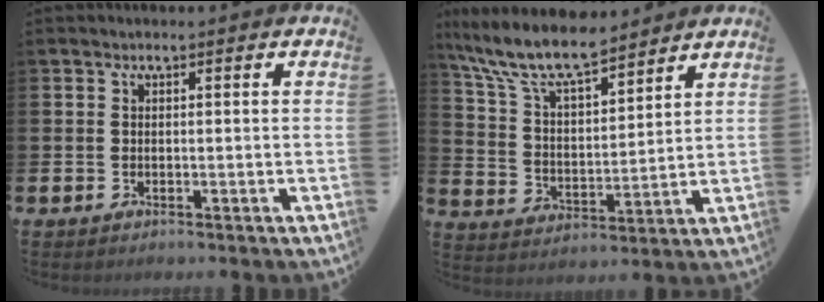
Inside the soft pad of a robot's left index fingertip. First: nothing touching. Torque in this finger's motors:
{"motor_torque": [0.30, -0.40, 1.05, 0.21]}